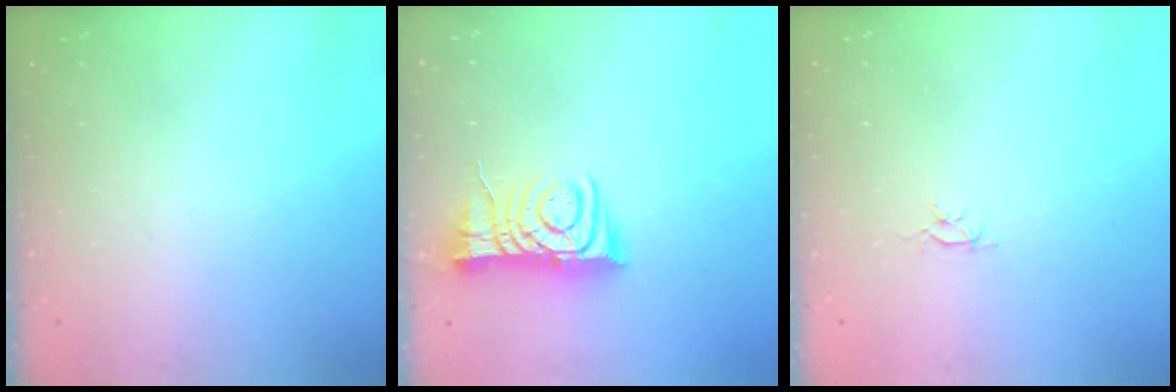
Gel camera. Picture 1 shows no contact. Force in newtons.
{"total": 9.1, "press": 9.1, "slide": 1.2}
{"total": 2.6, "press": 2.6, "slide": 0.3}